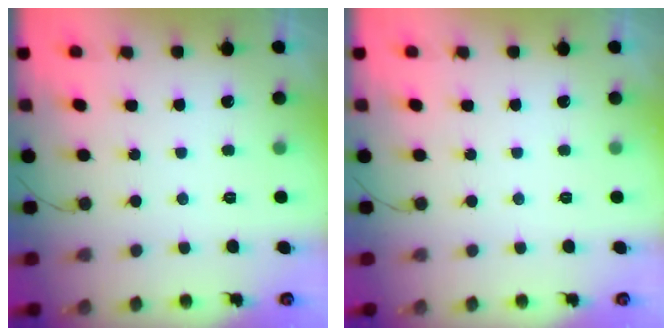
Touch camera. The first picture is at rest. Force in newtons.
{"total": 0.0}